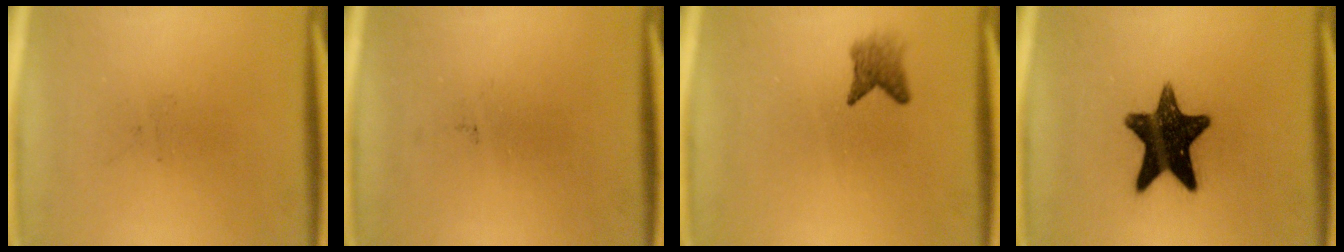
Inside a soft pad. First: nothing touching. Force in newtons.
{"total": 0.0}
{"total": 2.4}
{"total": 14.8}